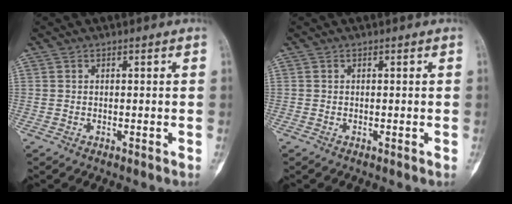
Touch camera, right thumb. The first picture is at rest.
{"total": 0.0}